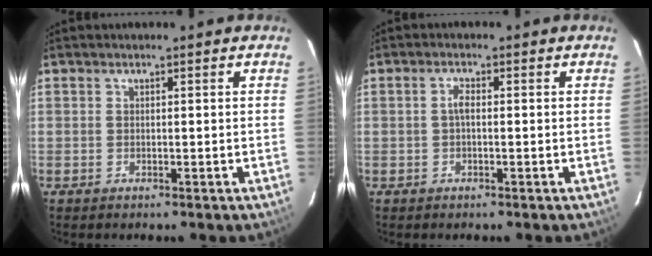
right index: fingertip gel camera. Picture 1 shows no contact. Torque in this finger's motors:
{"motor_torque": [0.35, 0.08, 0.13, 0.04]}